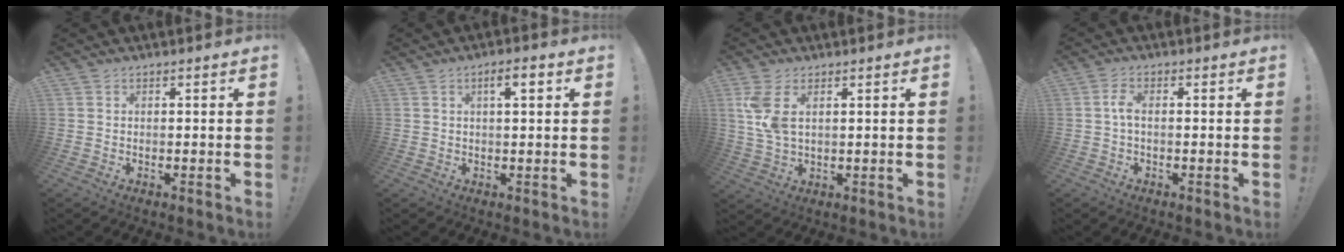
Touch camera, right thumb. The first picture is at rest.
{"total": 4.0, "force": [1.4, 1.1, 3.6], "torque": [-0.051, -0.002, 0.016]}
{"total": 7.7, "force": [2.7, 4.0, 6.0], "torque": [-0.121, -0.011, 0.047]}
{"total": 3.6, "force": [-0.2, 1.5, 3.3], "torque": [-0.067, 0.005, -0.005]}